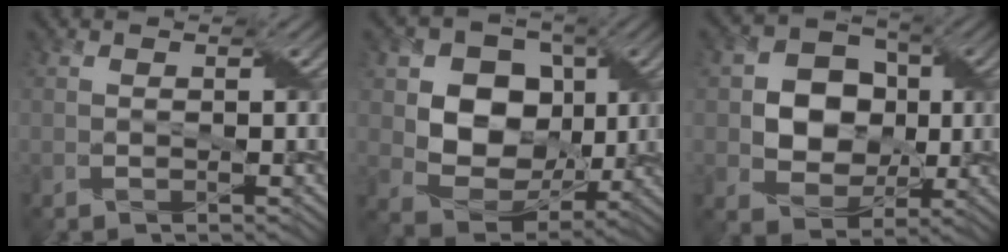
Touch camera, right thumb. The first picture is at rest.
{"total": 10.5, "force": [1.4, 8.6, 5.9], "torque": [-0.125, -0.009, 0.013]}
{"total": 8.9, "force": [0.2, 7.5, 4.9], "torque": [-0.105, 0.004, -0.009]}